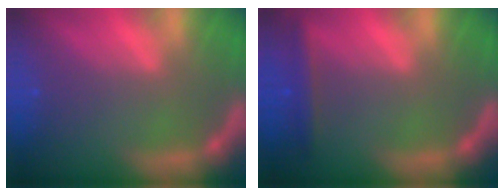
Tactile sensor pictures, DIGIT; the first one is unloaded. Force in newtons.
{"total": 2.4}